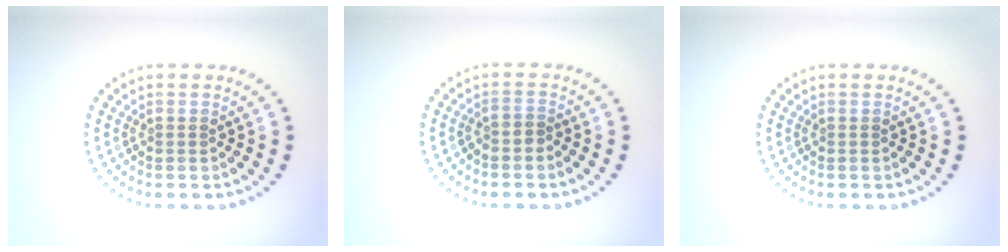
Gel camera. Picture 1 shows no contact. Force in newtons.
{"total": 1.1, "press": 0.7, "slide": 0.8}
{"total": 0.0}